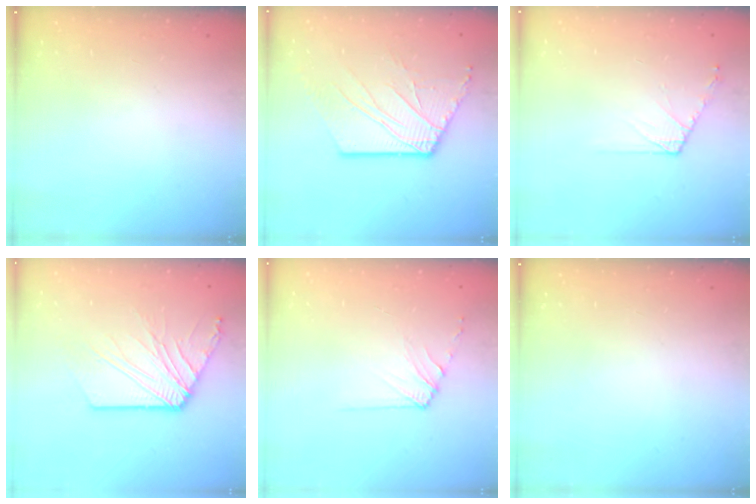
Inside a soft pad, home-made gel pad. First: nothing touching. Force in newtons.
{"total": 10.5, "press": 10.4, "slide": 1.5}
{"total": 6.5, "press": 6.4, "slide": 1.1}
{"total": 11.5, "press": 11.5, "slide": 0.8}
{"total": 6.8, "press": 6.7, "slide": 0.8}
{"total": 0.0}